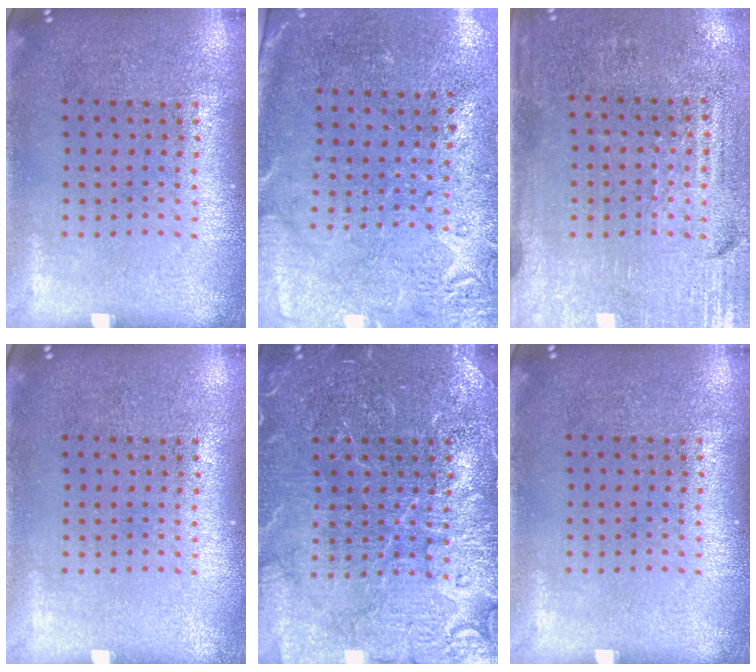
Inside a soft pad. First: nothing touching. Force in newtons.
{"total": 2.7, "press": 2.3, "slide": 1.5}
{"total": 3.4, "press": 3.1, "slide": 1.4}
{"total": 0.0}
{"total": 4.1, "press": 4.1, "slide": 0.6}
{"total": 0.0}